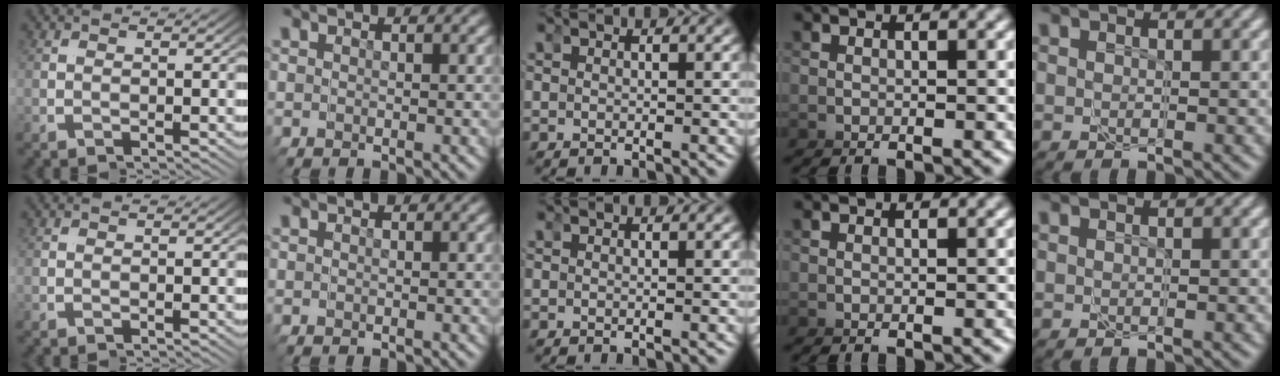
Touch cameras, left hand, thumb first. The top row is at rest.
{}